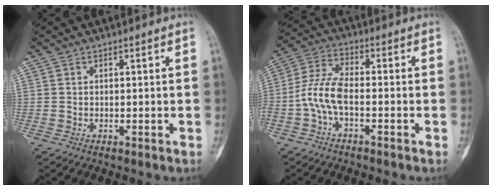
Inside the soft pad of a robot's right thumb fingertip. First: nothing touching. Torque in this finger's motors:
{"motor_torque": [0.14, 0.09, 0.44, 0.01, 0.10]}